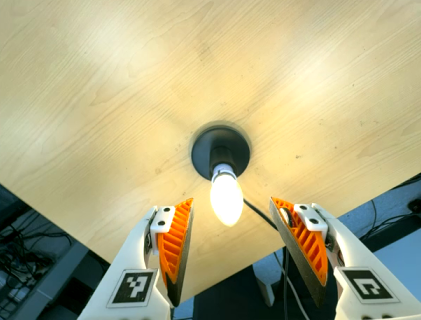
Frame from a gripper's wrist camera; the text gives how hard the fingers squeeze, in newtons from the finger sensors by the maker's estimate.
{"total": 0.0}